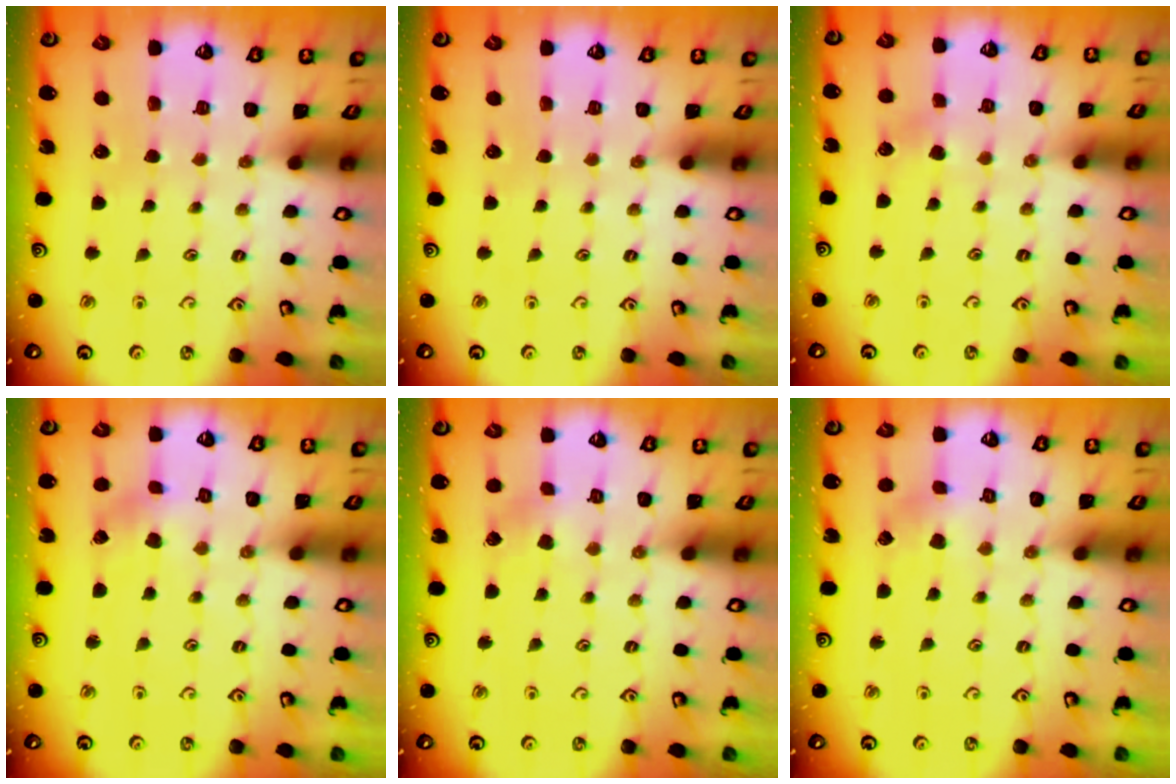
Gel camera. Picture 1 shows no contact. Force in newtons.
{"total": 0.0}
{"total": 2.7, "press": 2.7, "slide": 0.4}
{"total": 1.8, "press": 1.7, "slide": 0.3}
{"total": 2.3, "press": 2.3, "slide": 0.3}
{"total": 2.0, "press": 2.0, "slide": 0.1}